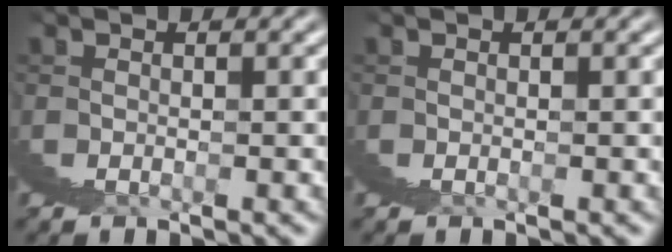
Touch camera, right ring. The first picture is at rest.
{"total": 0.0}